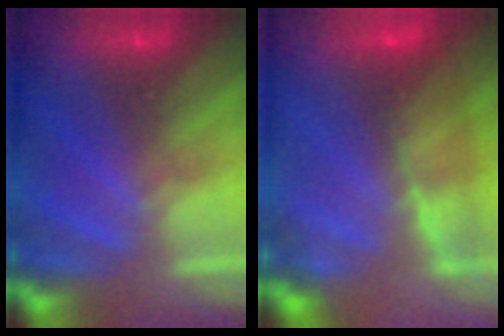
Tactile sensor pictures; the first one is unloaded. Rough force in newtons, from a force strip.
{"total": 10.2}